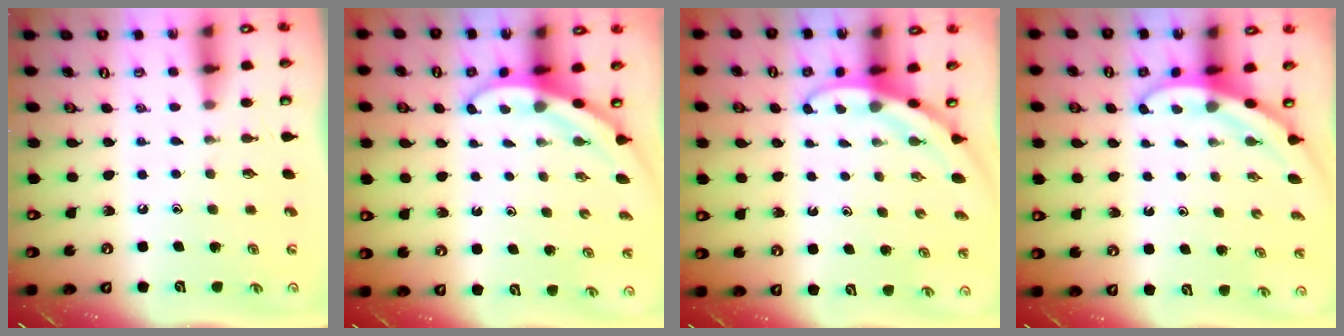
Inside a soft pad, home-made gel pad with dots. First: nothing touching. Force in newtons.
{"total": 3.2, "press": 3.2, "slide": 0.2}
{"total": 3.3, "press": 3.3, "slide": 0.1}
{"total": 3.2, "press": 3.2, "slide": 0.2}